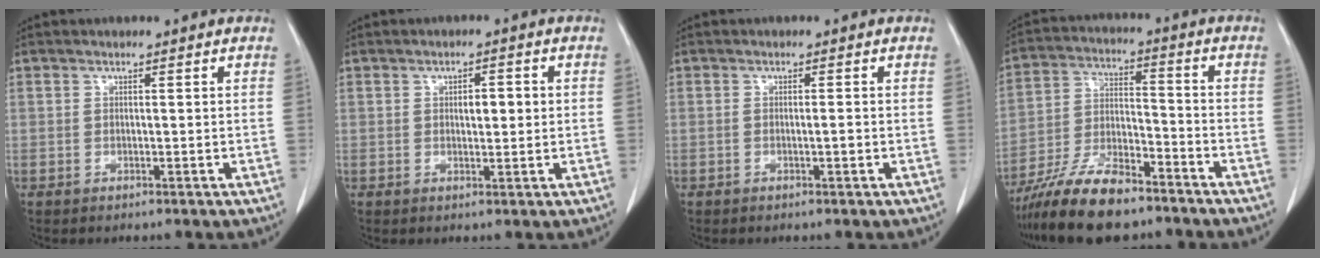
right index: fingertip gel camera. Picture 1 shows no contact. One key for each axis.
{"total": 3.0, "fx": 0.5, "fy": 1.1, "fz": 2.7, "tx": -0.039, "ty": 0.004, "tz": 0.007}
{"total": 0.9, "fx": -0.2, "fy": 0.1, "fz": 0.9, "tx": -0.015, "ty": 0.000, "tz": -0.004}
{"total": 12.8, "fx": -10.2, "fy": 3.3, "fz": 7.0, "tx": -0.131, "ty": -0.008, "tz": -0.187}